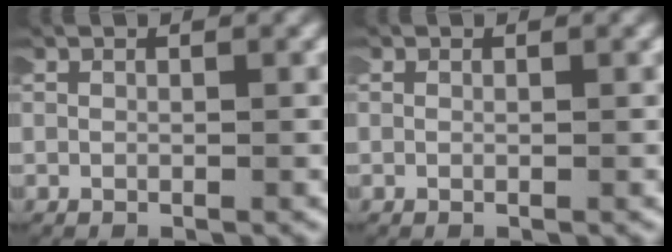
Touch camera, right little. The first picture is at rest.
{"total": 0.0}